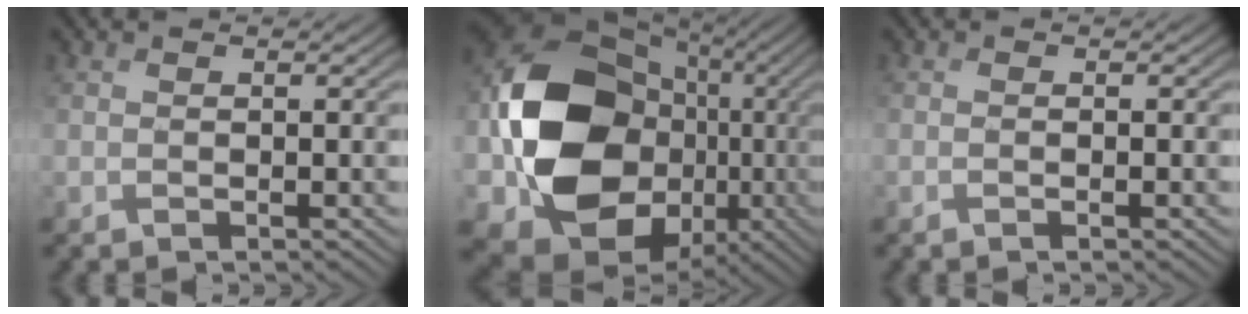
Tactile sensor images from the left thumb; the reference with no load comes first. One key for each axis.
{"total": 19.5, "fx": -1.9, "fy": 15.4, "fz": 11.7, "tx": -0.256, "ty": -0.020, "tz": -0.029}
{"total": 0.8, "fx": -0.2, "fy": -0.1, "fz": 0.8, "tx": -0.014, "ty": 0.000, "tz": -0.005}